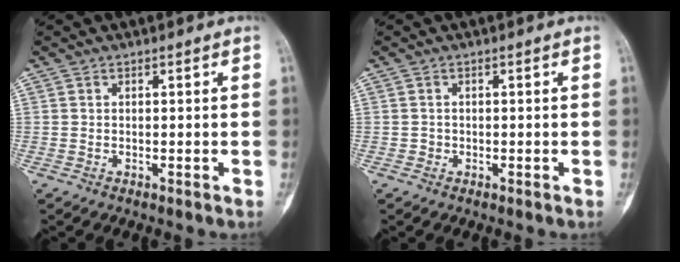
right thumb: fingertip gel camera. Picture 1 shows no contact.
{"total": 0.7, "force": [-0.2, 0.7, 0.0], "torque": [0.002, 0.004, -0.005]}